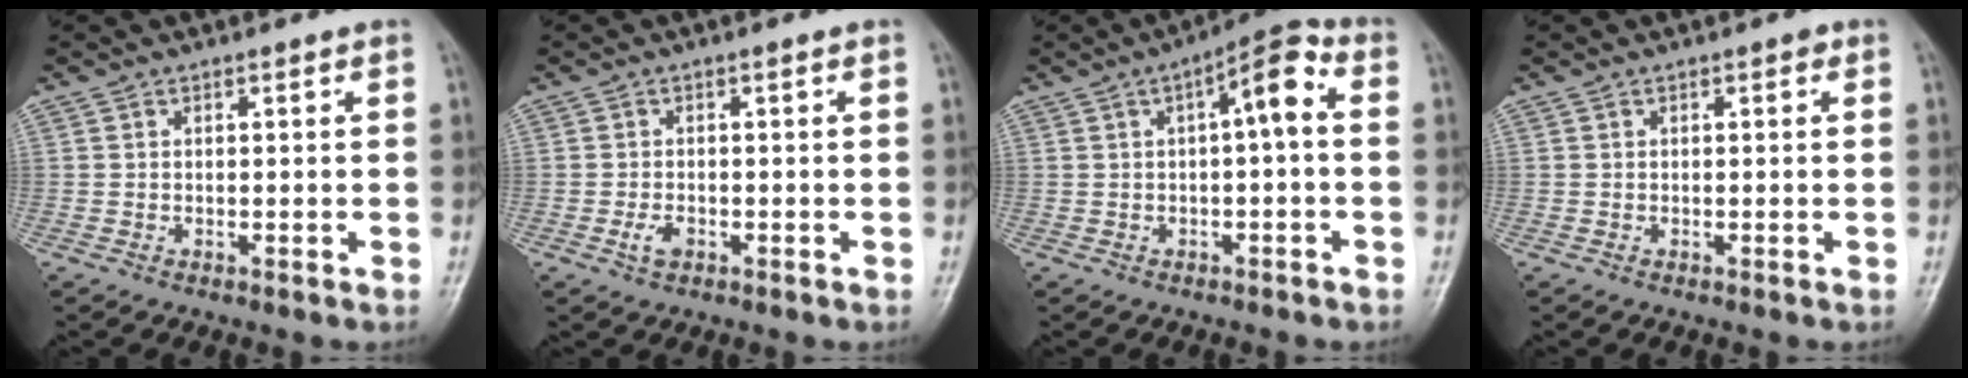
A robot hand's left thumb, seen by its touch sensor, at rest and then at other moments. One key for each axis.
{"total": 2.0, "fx": -0.9, "fy": 1.2, "fz": 1.4, "tx": -0.029, "ty": 0.003, "tz": -0.018}
{"total": 6.9, "fx": 0.7, "fy": 2.2, "fz": 6.5, "tx": -0.092, "ty": 0.031, "tz": 0.000}
{"total": 0.5, "fx": 0.2, "fy": 0.3, "fz": 0.4, "tx": -0.001, "ty": 0.002, "tz": -0.002}